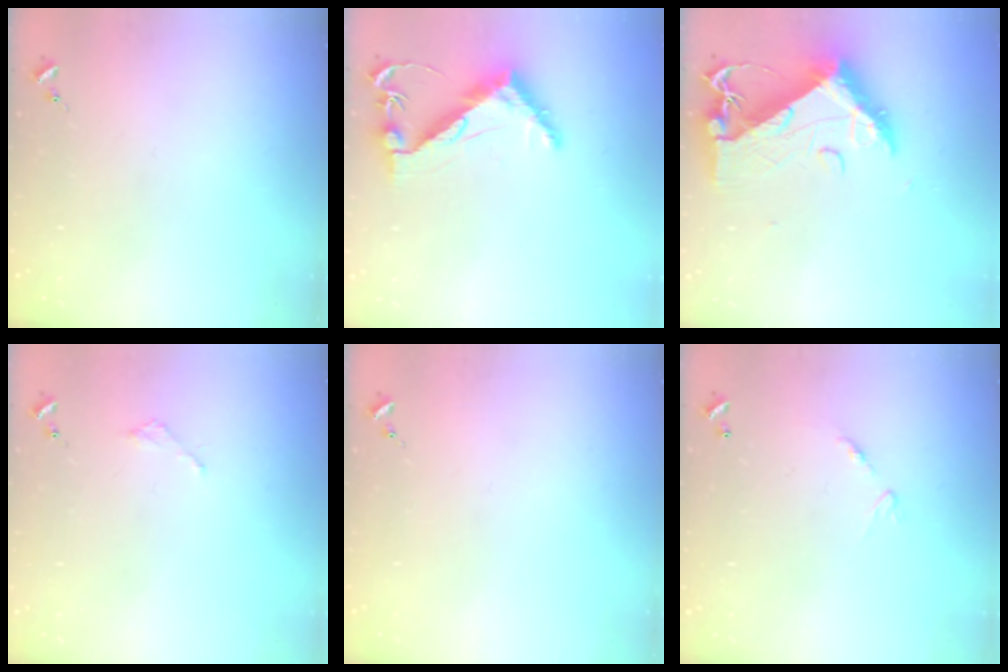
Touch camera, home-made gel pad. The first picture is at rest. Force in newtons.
{"total": 9.7, "press": 9.6, "slide": 1.0}
{"total": 13.1, "press": 13.1, "slide": 1.4}
{"total": 1.8, "press": 1.8, "slide": 0.2}
{"total": 0.0}
{"total": 6.9, "press": 6.8, "slide": 0.6}